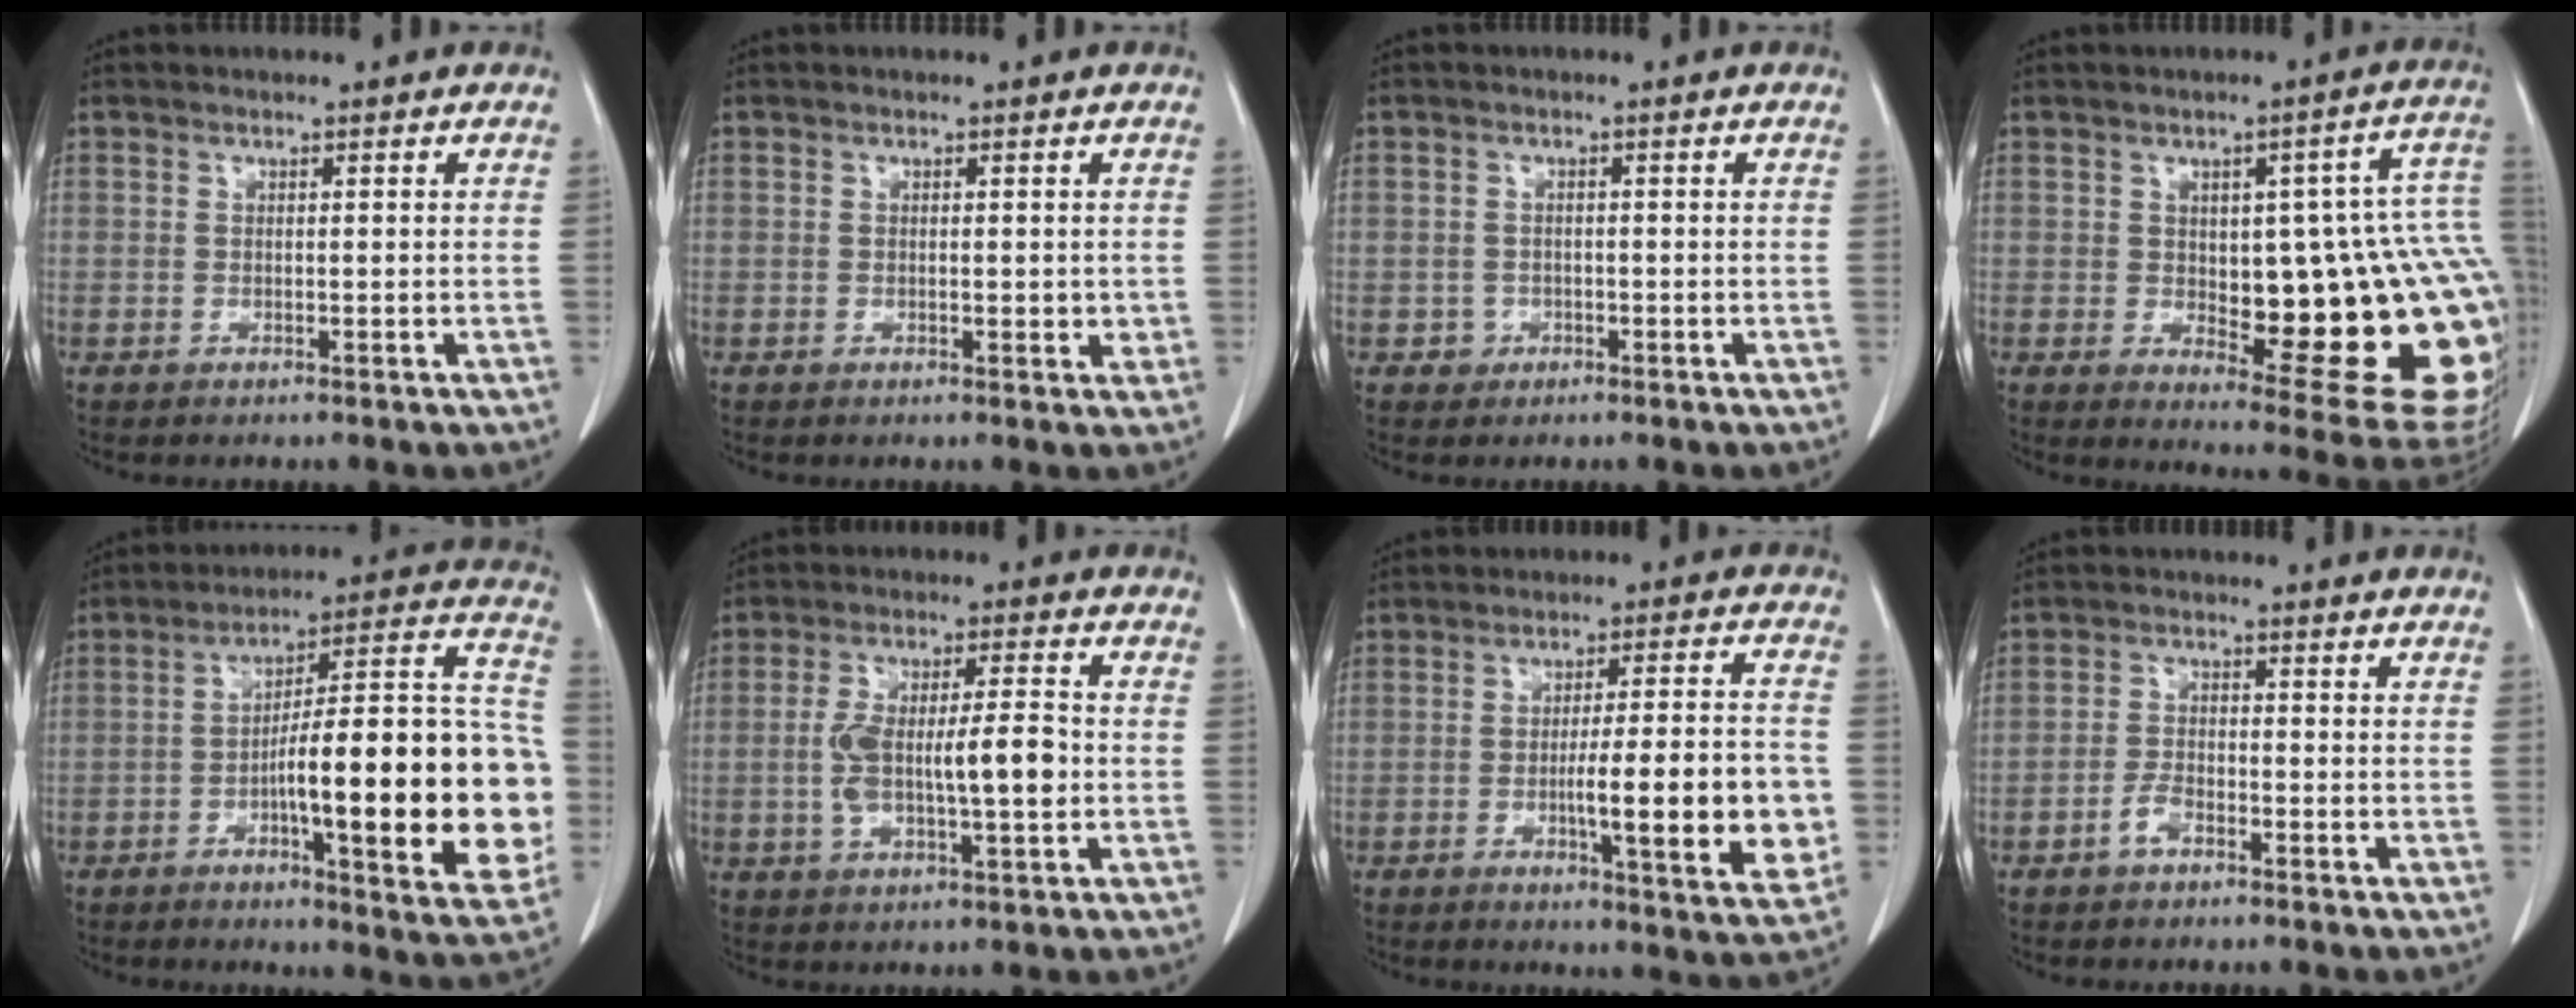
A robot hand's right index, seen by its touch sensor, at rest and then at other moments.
{"total": 1.7, "force": [0.1, 0.8, 1.5], "torque": [-0.019, -0.004, 0.002]}
{"total": 1.9, "force": [-0.8, 1.7, 0.0], "torque": [0.008, 0.009, -0.013]}
{"total": 23.9, "force": [-1.5, 6.9, 22.9], "torque": [-0.204, 0.018, 0.006]}
{"total": 24.4, "force": [-4.5, 4.0, 23.7], "torque": [-0.262, 0.029, -0.059]}
{"total": 10.3, "force": [-1.0, 2.2, 10.0], "torque": [-0.186, 0.013, -0.014]}
{"total": 13.9, "force": [-2.7, 1.4, 13.5], "torque": [-0.191, -0.002, -0.037]}
{"total": 2.7, "force": [-1.8, 1.0, 1.7], "torque": [-0.030, 0.004, -0.036]}